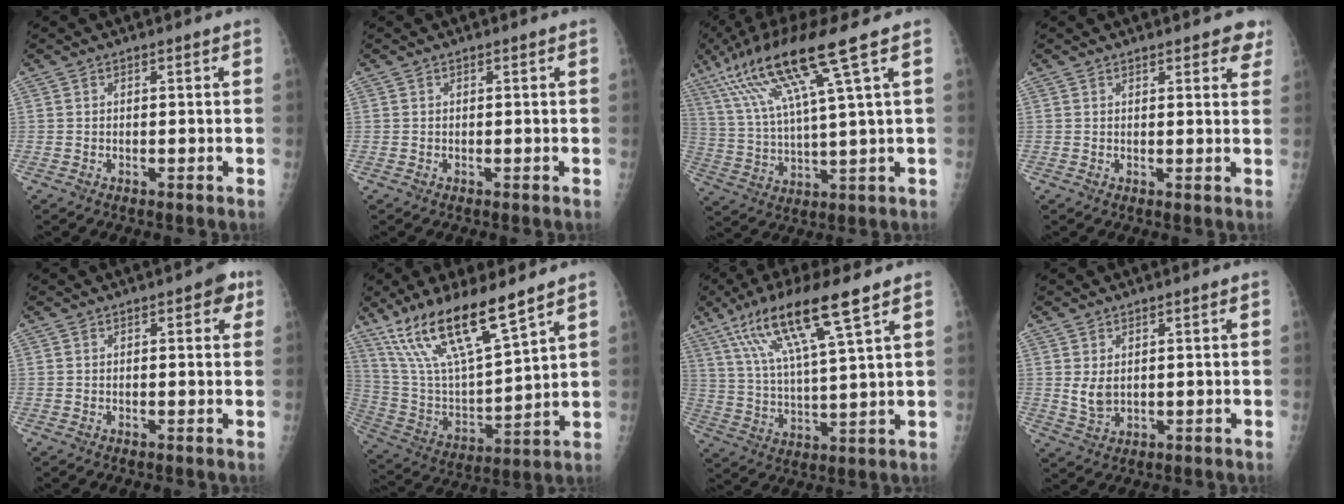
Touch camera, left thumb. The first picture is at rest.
{"total": 0.0}
{"total": 16.6, "force": [8.5, 0.6, 14.3], "torque": [-0.292, -0.011, 0.161]}
{"total": 4.5, "force": [3.4, 1.8, 2.4], "torque": [0.005, -0.012, 0.036]}
{"total": 3.4, "force": [1.6, 1.7, 2.5], "torque": [-0.012, 0.001, 0.011]}
{"total": 19.7, "force": [13.5, 4.3, 13.7], "torque": [-0.246, -0.055, 0.265]}
{"total": 16.2, "force": [9.3, 2.2, 13.1], "torque": [-0.252, -0.022, 0.178]}
{"total": 3.6, "force": [1.0, 2.3, 2.6], "torque": [-0.043, -0.013, 0.027]}